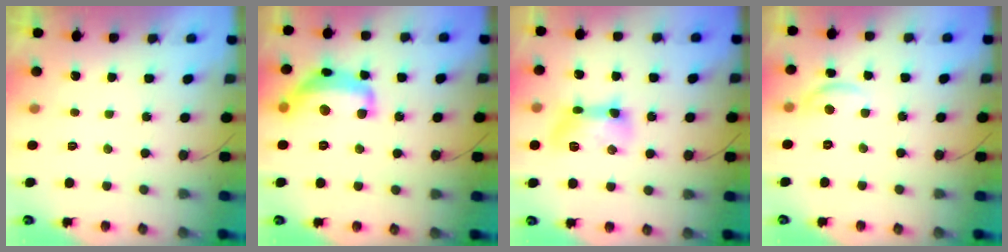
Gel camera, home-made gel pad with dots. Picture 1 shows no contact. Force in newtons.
{"total": 14.5, "press": 14.5, "slide": 0.8}
{"total": 10.5, "press": 10.5, "slide": 1.3}
{"total": 7.5, "press": 7.5, "slide": 0.5}